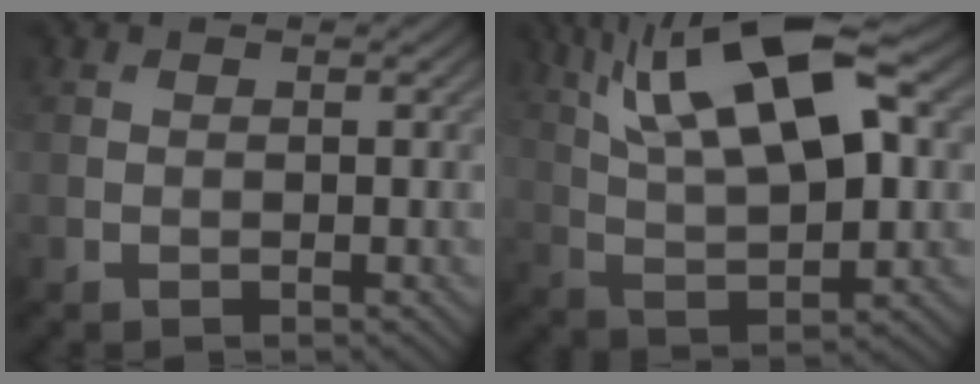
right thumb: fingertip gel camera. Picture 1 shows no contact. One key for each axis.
{"total": 16.2, "fx": 7.1, "fy": 5.7, "fz": 13.4, "tx": -0.267, "ty": 0.017, "tz": 0.121}